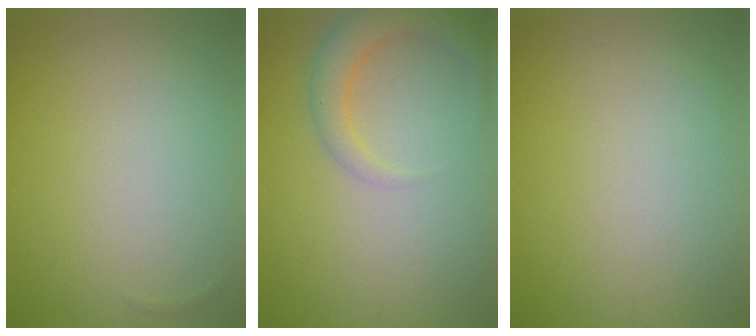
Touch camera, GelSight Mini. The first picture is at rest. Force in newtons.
{"total": 3.4, "press": 3.4, "slide": 0.3}
{"total": 0.0}